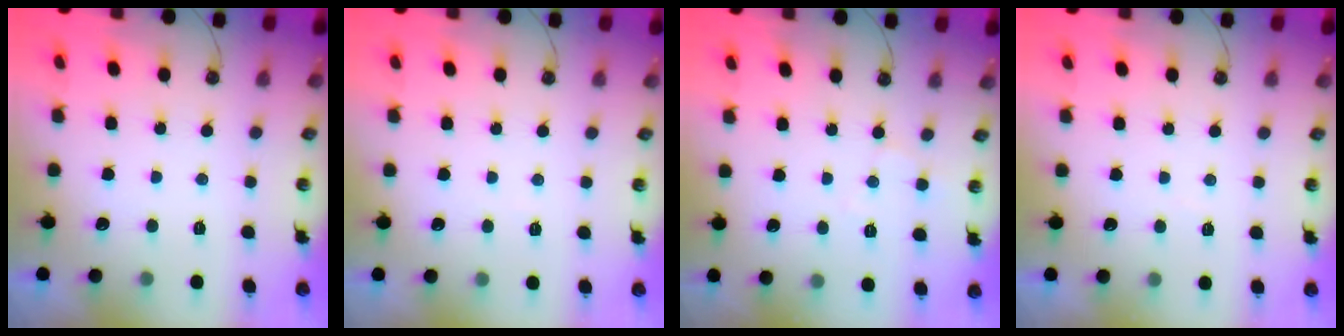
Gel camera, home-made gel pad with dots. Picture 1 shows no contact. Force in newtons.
{"total": 2.1, "press": 2.1, "slide": 0.5}
{"total": 5.8, "press": 5.8, "slide": 0.7}
{"total": 2.6, "press": 2.6, "slide": 0.4}